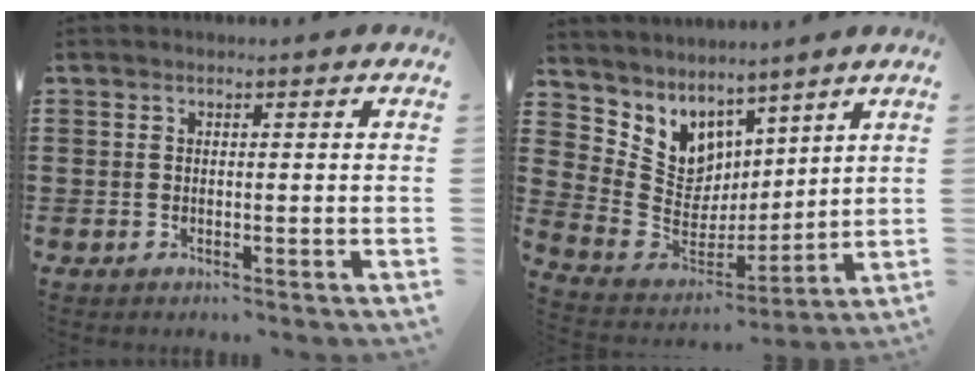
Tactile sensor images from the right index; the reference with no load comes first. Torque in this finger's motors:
{"motor_torque": [1.15, 0.98, 0.47, 0.04]}